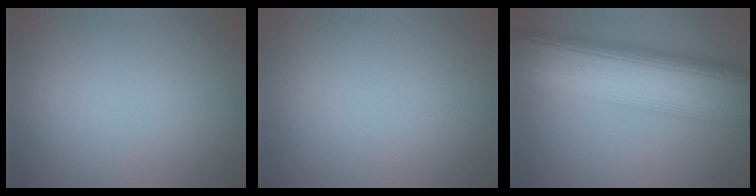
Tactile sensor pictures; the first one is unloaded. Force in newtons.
{"total": 0.0}
{"total": 13.2, "press": 13.2, "slide": 0.3}